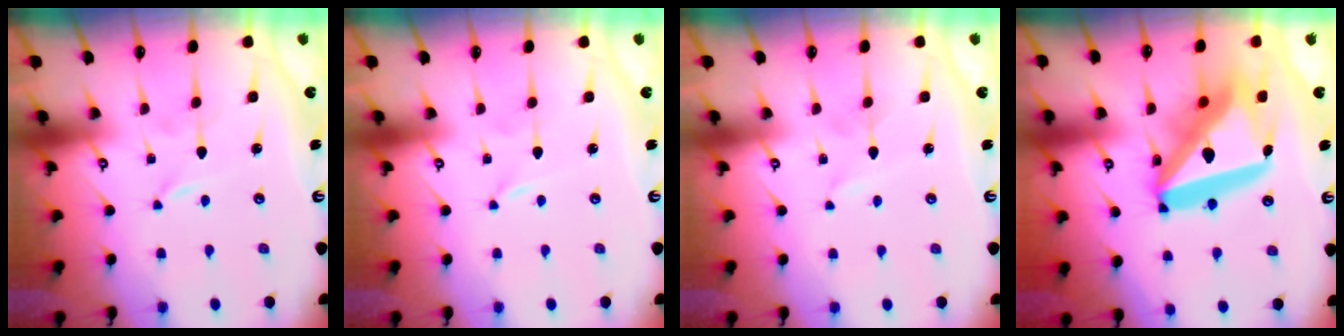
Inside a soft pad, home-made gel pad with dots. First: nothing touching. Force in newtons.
{"total": 0.0}
{"total": 1.6, "press": 1.6, "slide": 0.1}
{"total": 23.2, "press": 23.1, "slide": 2.7}